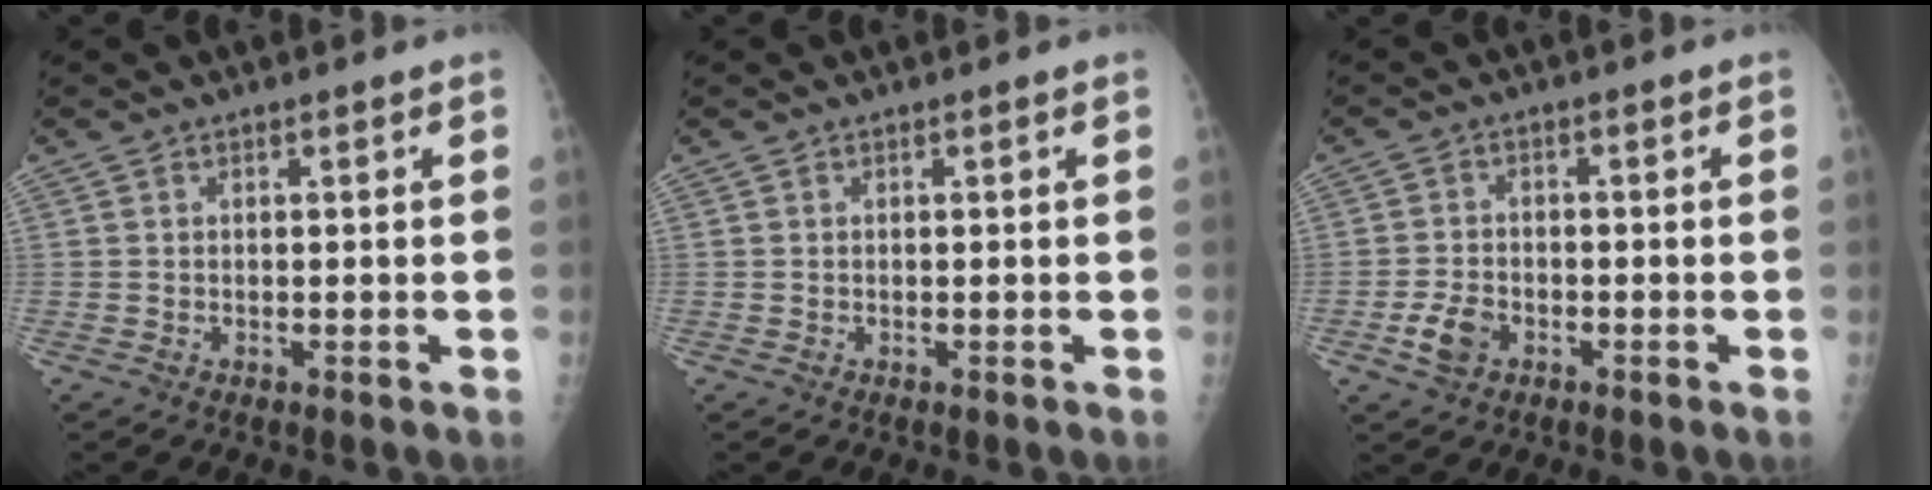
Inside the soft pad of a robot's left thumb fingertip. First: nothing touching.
{"total": 0.0}
{"total": 4.5, "force": [-2.1, 3.1, 2.4], "torque": [-0.046, 0.009, -0.040]}